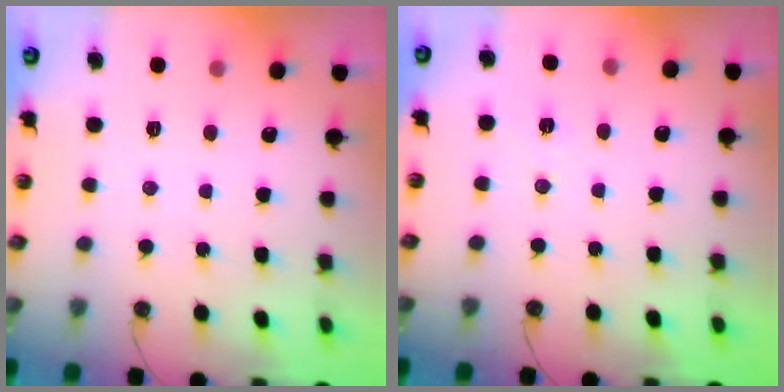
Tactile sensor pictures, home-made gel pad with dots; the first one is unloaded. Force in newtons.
{"total": 6.1, "press": 4.1, "slide": 4.5}